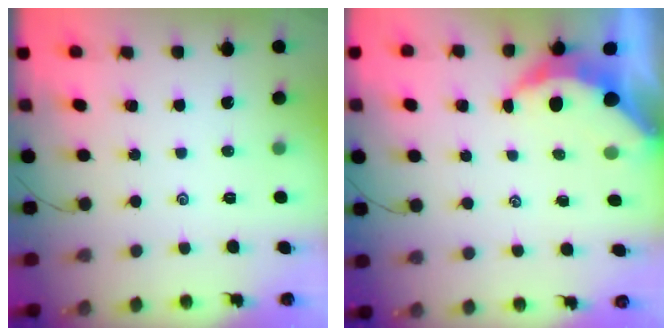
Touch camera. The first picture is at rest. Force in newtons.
{"total": 5.8, "press": 5.7, "slide": 0.8}